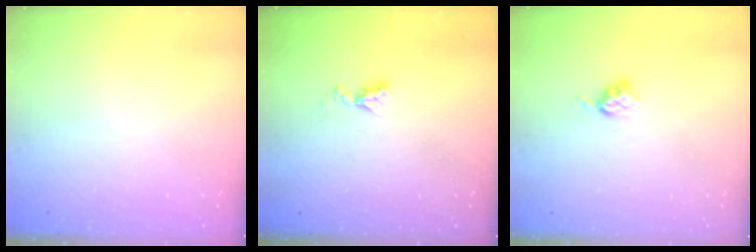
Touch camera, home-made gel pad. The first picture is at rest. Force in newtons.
{"total": 5.9, "press": 5.9, "slide": 0.8}
{"total": 3.5, "press": 3.5, "slide": 0.4}